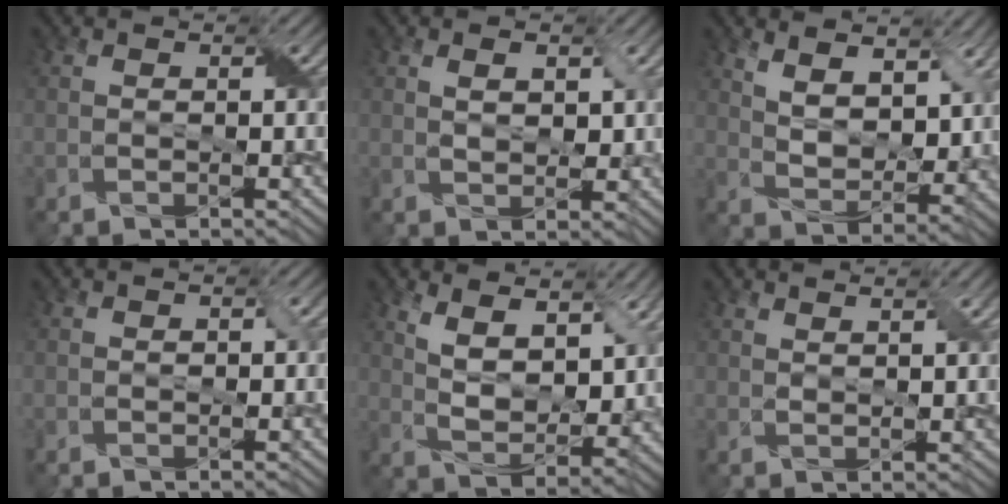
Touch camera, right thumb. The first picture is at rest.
{"total": 3.4, "force": [1.1, 2.0, 2.5], "torque": [-0.047, -0.003, 0.022]}
{"total": 8.1, "force": [4.5, 4.3, 5.2], "torque": [-0.113, -0.010, 0.081]}
{"total": 0.6, "force": [0.0, 0.4, 0.4], "torque": [-0.006, -0.002, -0.001]}
{"total": 8.9, "force": [4.5, 4.5, 6.3], "torque": [-0.131, -0.005, 0.083]}
{"total": 2.1, "force": [1.6, 0.3, 1.2], "torque": [-0.020, -0.003, 0.032]}